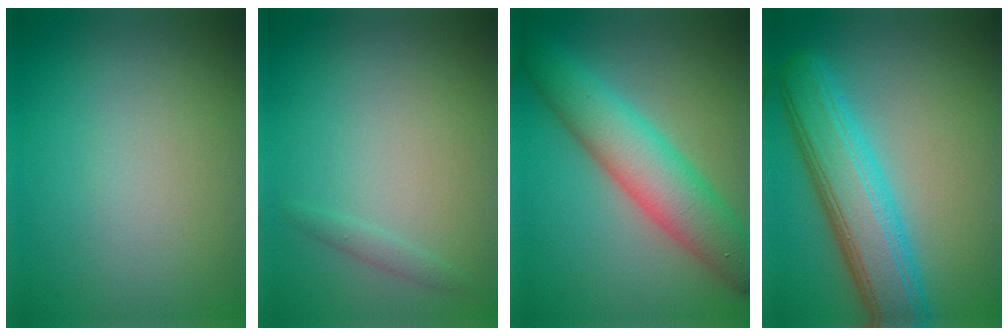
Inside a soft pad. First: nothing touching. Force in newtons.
{"total": 0.8, "press": 0.8, "slide": 0.1}
{"total": 7.1, "press": 7.1, "slide": 0.4}
{"total": 7.4, "press": 7.4, "slide": 0.4}